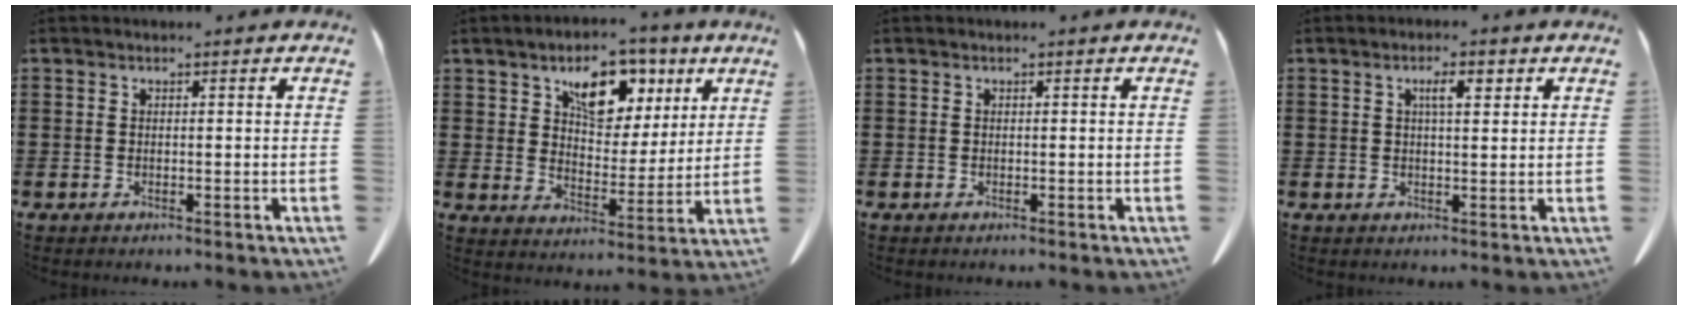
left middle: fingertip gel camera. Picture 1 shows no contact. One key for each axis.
{"total": 9.2, "fx": 5.3, "fy": 5.3, "fz": 5.4, "tx": -0.098, "ty": -0.004, "tz": 0.088}
{"total": 0.0}
{"total": 3.3, "fx": 1.4, "fy": 0.9, "fz": 2.9, "tx": -0.051, "ty": 0.005, "tz": 0.019}